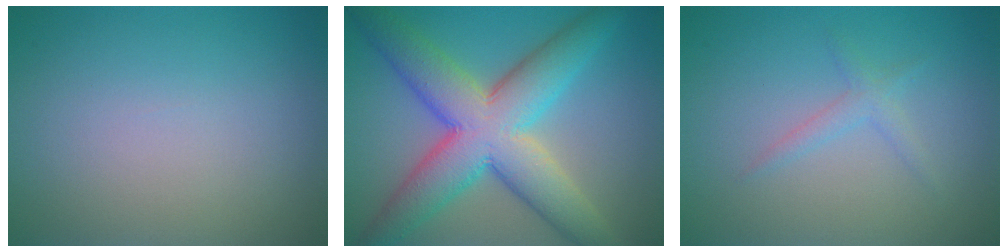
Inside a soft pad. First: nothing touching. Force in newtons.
{"total": 10.3, "press": 10.3, "slide": 0.2}
{"total": 1.3, "press": 1.3, "slide": 0.1}